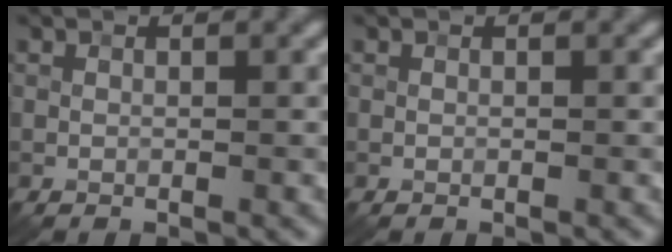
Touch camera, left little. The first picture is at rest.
{"total": 0.0}